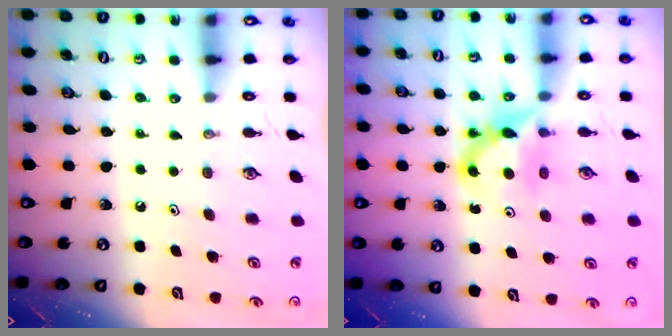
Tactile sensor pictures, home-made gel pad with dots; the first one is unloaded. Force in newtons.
{"total": 7.7, "press": 7.6, "slide": 0.8}